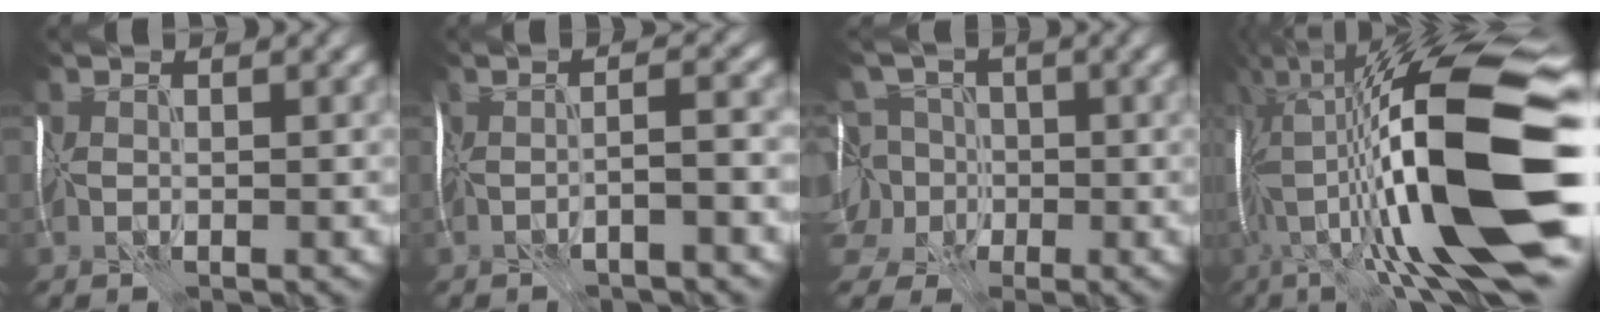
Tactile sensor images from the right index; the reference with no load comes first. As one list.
[{"total": 3.1, "force": [-1.6, 0.5, 2.6], "torque": [-0.037, 0.007, -0.027]}, {"total": 9.2, "force": [-1.1, 8.0, 4.4], "torque": [-0.076, 0.019, -0.058]}, {"total": 18.3, "force": [-0.9, 3.4, 18.0], "torque": [-0.299, 0.034, -0.019]}]